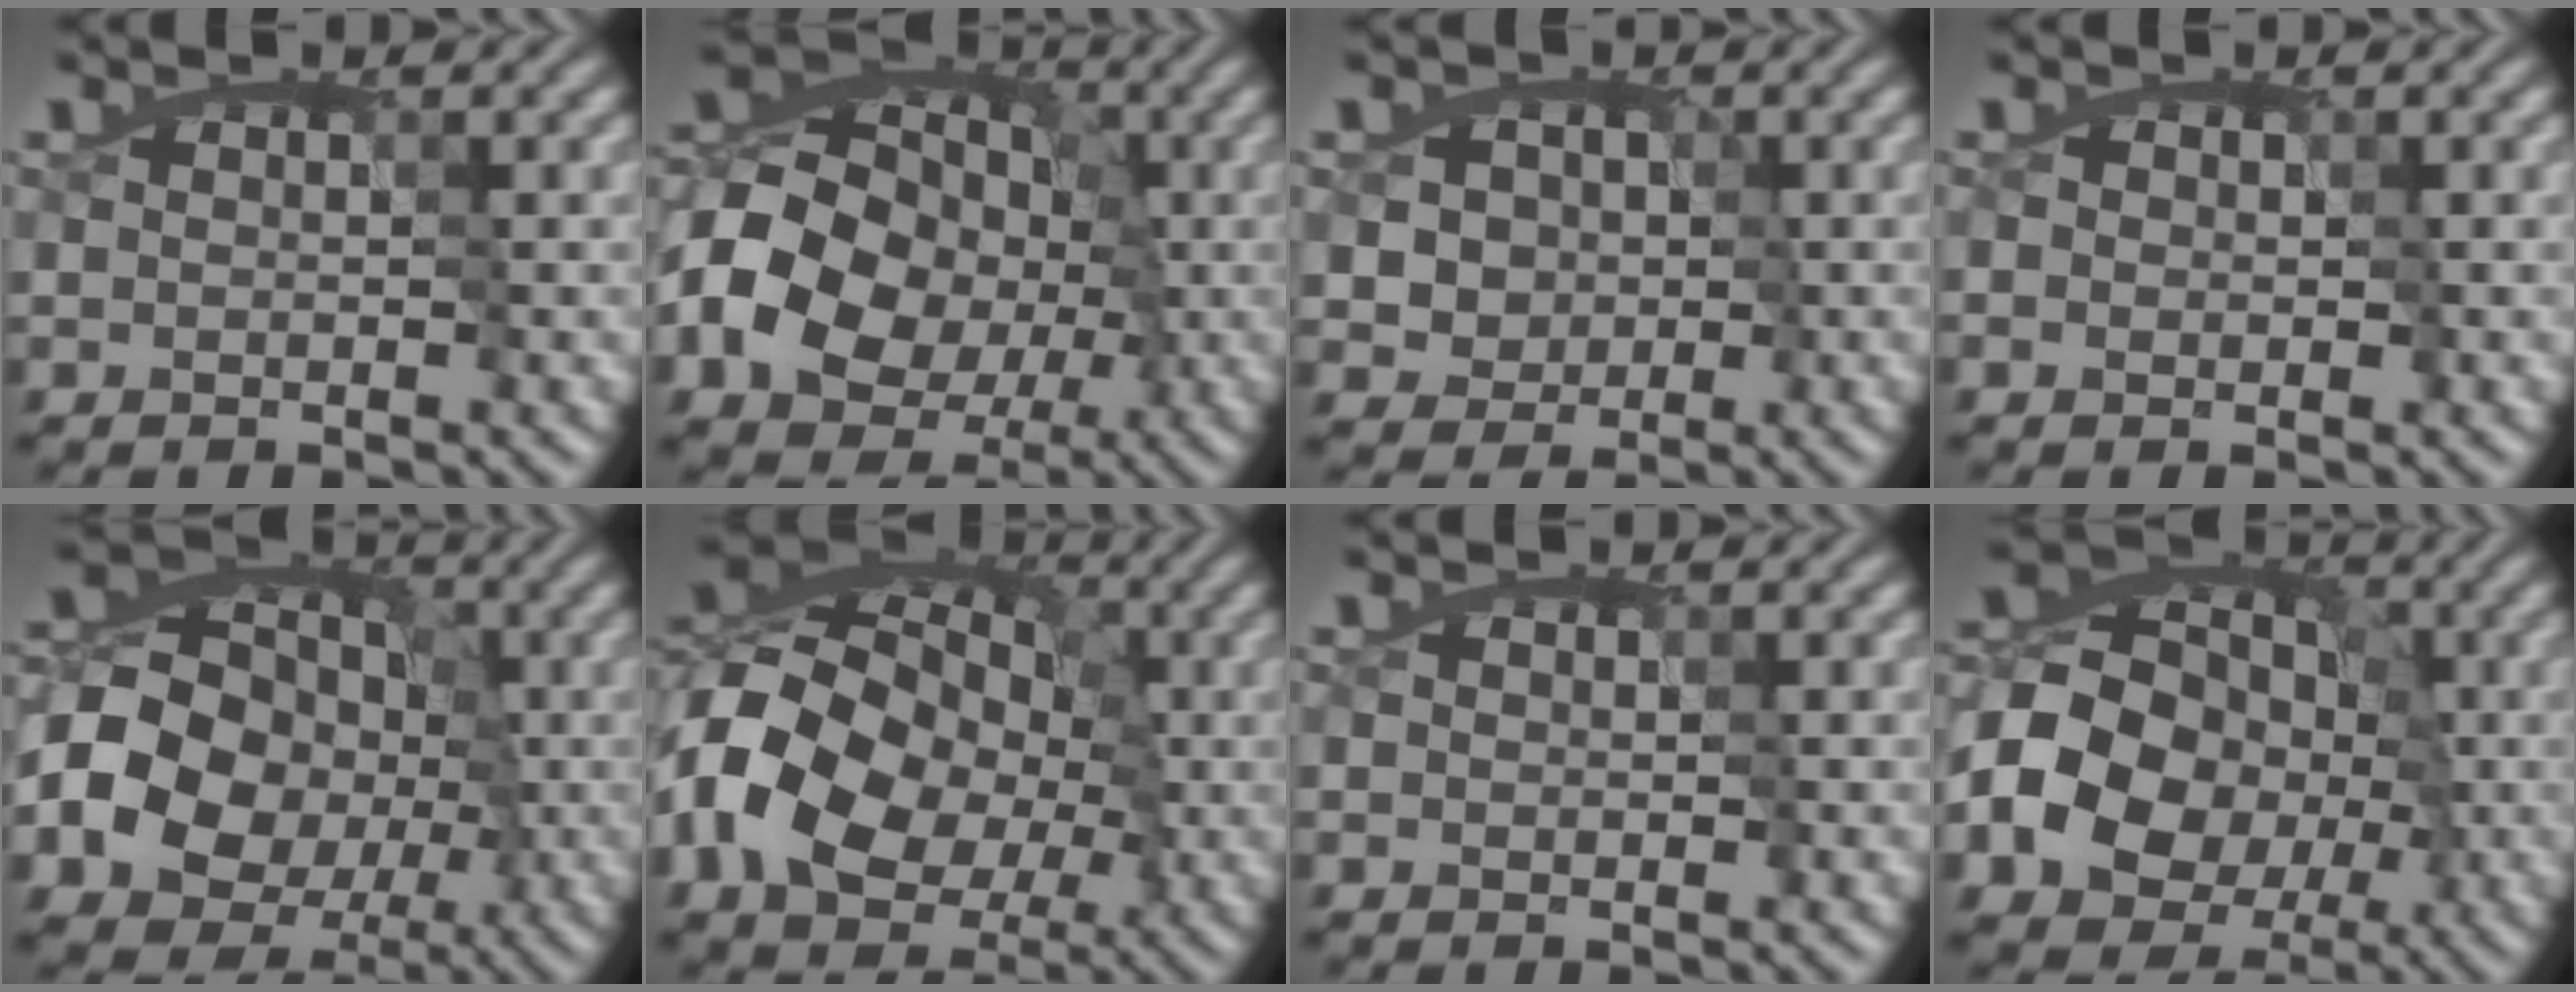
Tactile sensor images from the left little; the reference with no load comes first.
{"total": 14.2, "force": [-3.9, 11.4, 7.5], "torque": [-0.132, -0.008, -0.083]}
{"total": 3.3, "force": [-0.6, 3.1, 1.0], "torque": [-0.008, 0.000, -0.006]}
{"total": 2.0, "force": [0.8, 1.6, 0.9], "torque": [-0.028, 0.006, 0.020]}
{"total": 13.8, "force": [-3.6, 11.8, 6.3], "torque": [-0.110, -0.009, -0.076]}
{"total": 15.9, "force": [-3.9, 11.9, 9.8], "torque": [-0.178, -0.010, -0.091]}
{"total": 0.7, "force": [0.4, 0.6, 0.3], "torque": [-0.008, 0.004, 0.006]}
{"total": 12.6, "force": [-3.7, 10.4, 6.0], "torque": [-0.101, -0.014, -0.081]}